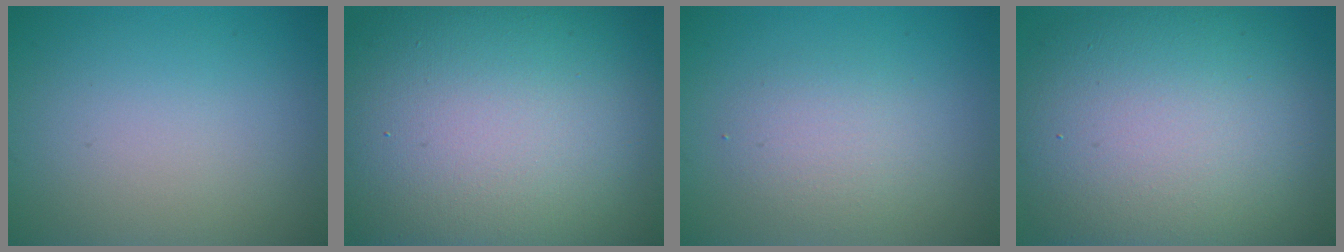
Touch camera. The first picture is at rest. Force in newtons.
{"total": 20.4, "press": 20.4, "slide": 1.8}
{"total": 2.5, "press": 2.5, "slide": 0.1}
{"total": 15.0, "press": 15.0, "slide": 0.5}